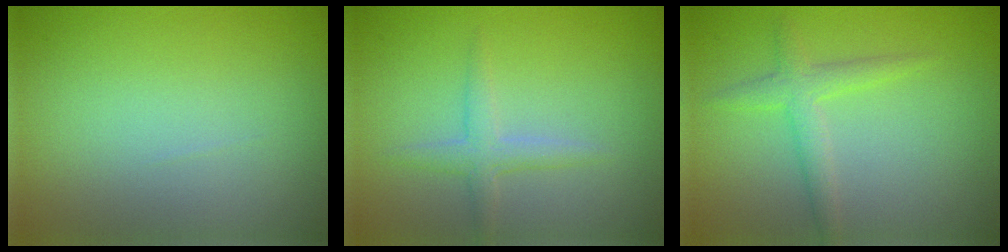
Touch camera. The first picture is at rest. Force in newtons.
{"total": 1.9, "press": 1.9, "slide": 0.1}
{"total": 2.3, "press": 2.3, "slide": 0.1}